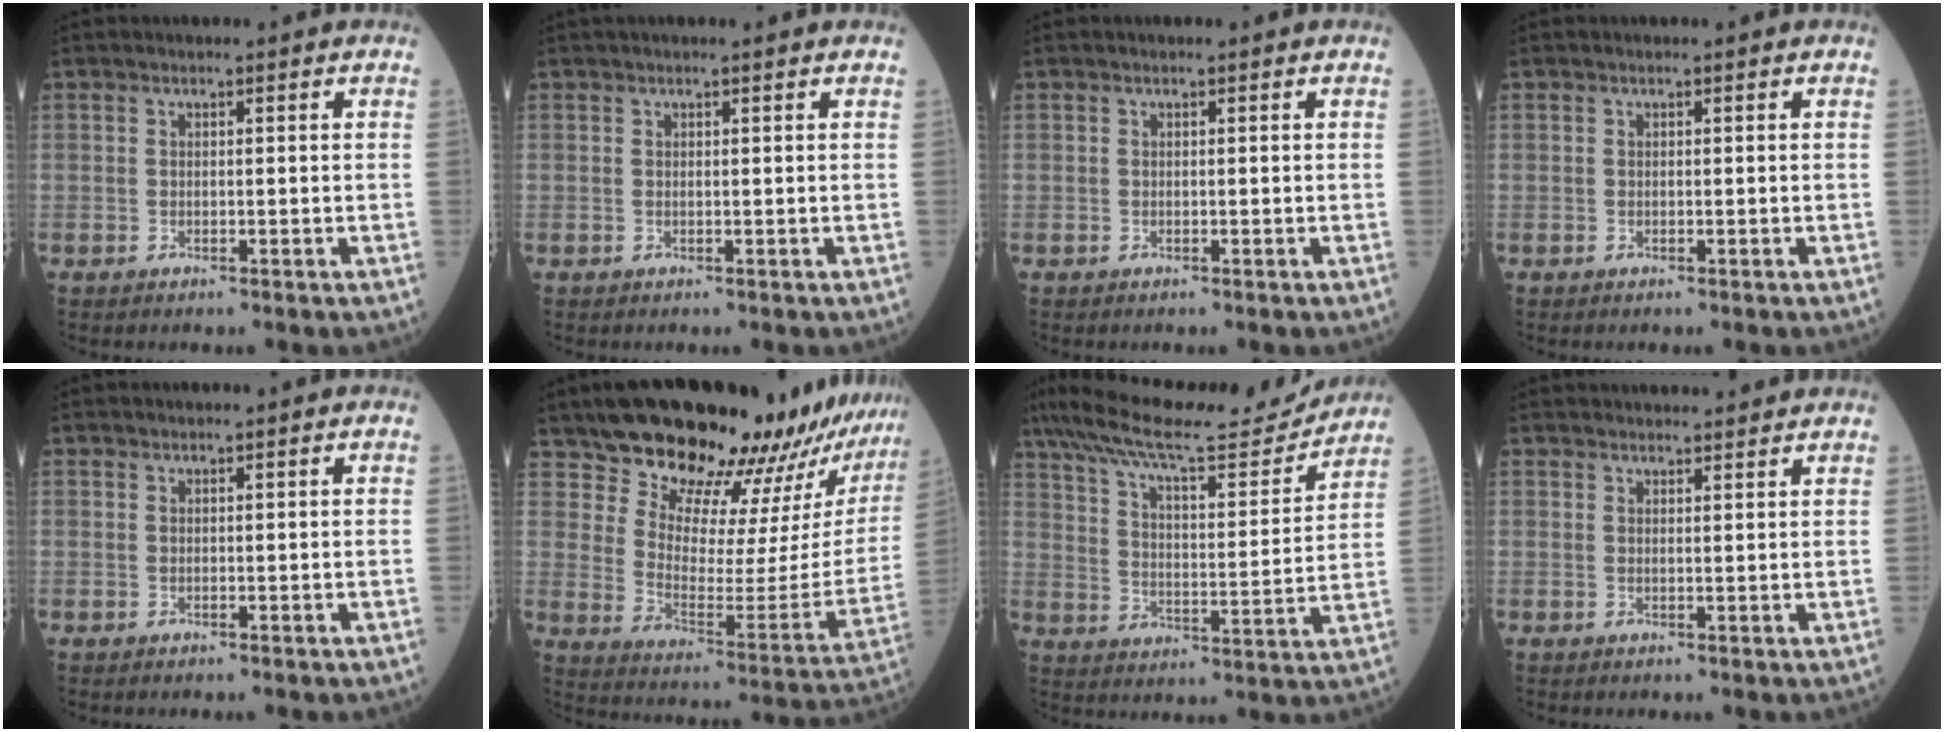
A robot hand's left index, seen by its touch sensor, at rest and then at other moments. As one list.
[{"total": 1.5, "force": [1.4, -0.1, 0.7], "torque": [-0.010, 0.013, 0.021]}, {"total": 0.0}, {"total": 0.0}, {"total": 0.0}, {"total": 25.3, "force": [22.9, 3.2, 10.2], "torque": [-0.148, -0.095, 0.308]}, {"total": 20.6, "force": [18.8, 2.8, 7.9], "torque": [-0.149, 0.004, 0.286]}, {"total": 8.5, "force": [8.1, 1.4, 2.1], "torque": [-0.019, 0.026, 0.100]}]